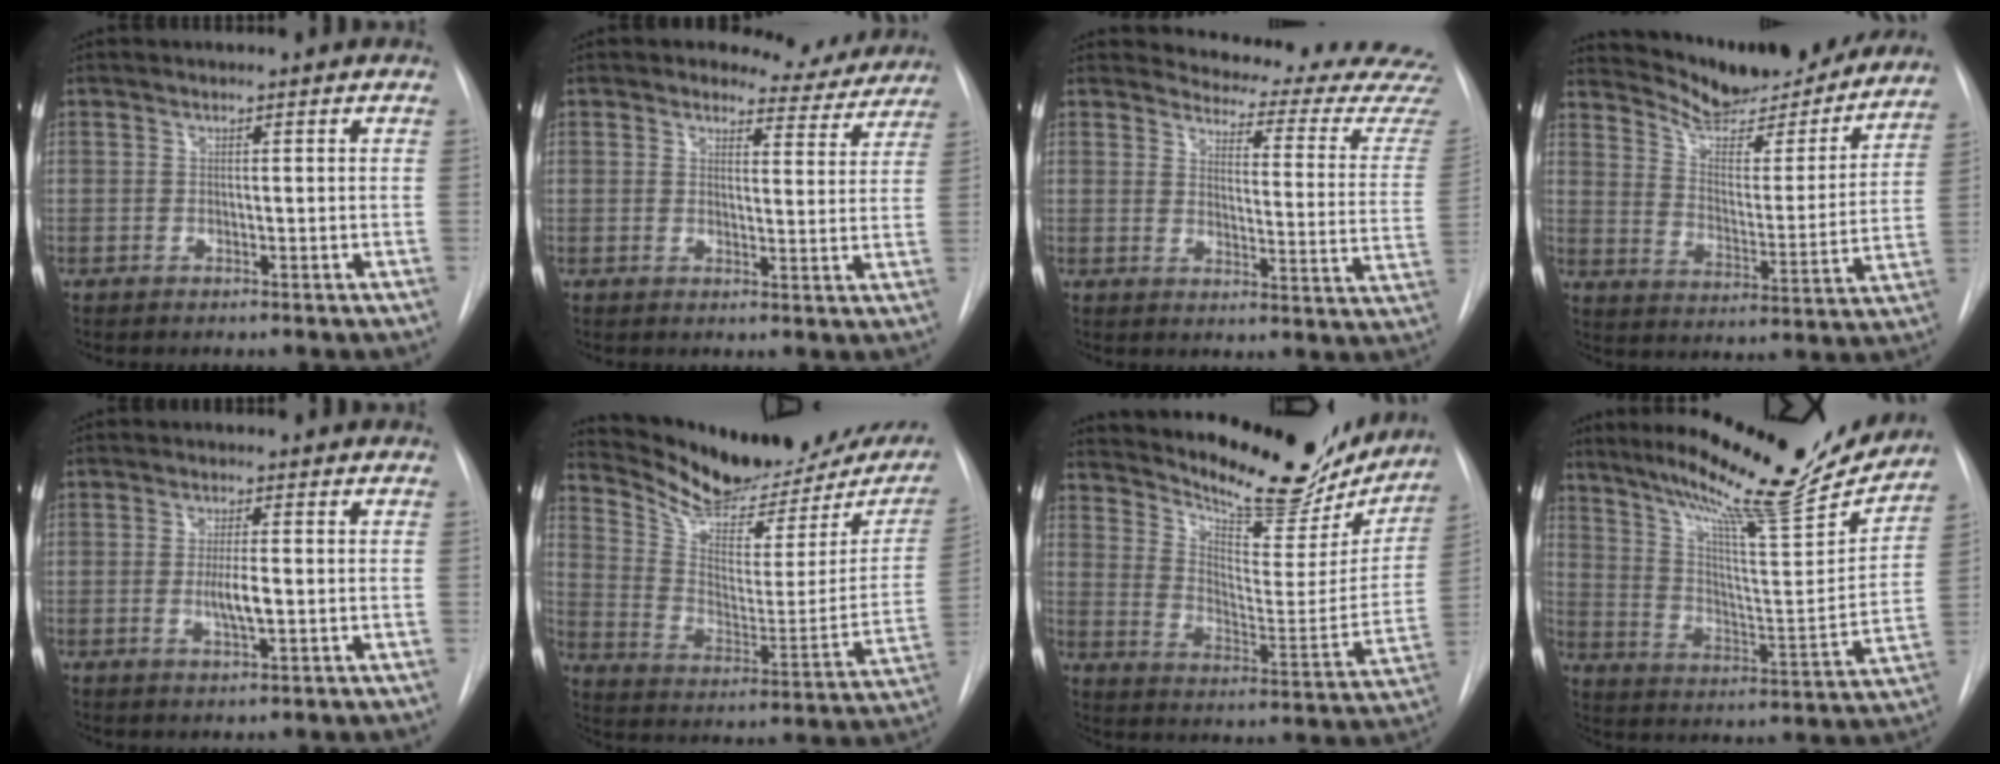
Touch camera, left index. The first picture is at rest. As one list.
[{"total": 6.9, "force": [6.3, 2.8, 0.4], "torque": [0.011, -0.017, 0.063]}, {"total": 18.2, "force": [17.8, 1.6, 3.4], "torque": [-0.030, -0.130, 0.181]}, {"total": 20.6, "force": [19.3, 3.9, 6.2], "torque": [-0.084, -0.039, 0.264]}, {"total": 3.6, "force": [-0.6, 0.5, 3.5], "torque": [-0.066, -0.007, -0.009]}, {"total": 22.4, "force": [19.8, 7.4, 7.5], "torque": [-0.115, -0.040, 0.278]}, {"total": 22.5, "force": [19.8, 6.3, 8.6], "torque": [-0.133, -0.041, 0.269]}, {"total": 22.4, "force": [19.5, 1.4, 10.9], "torque": [-0.179, -0.051, 0.282]}]